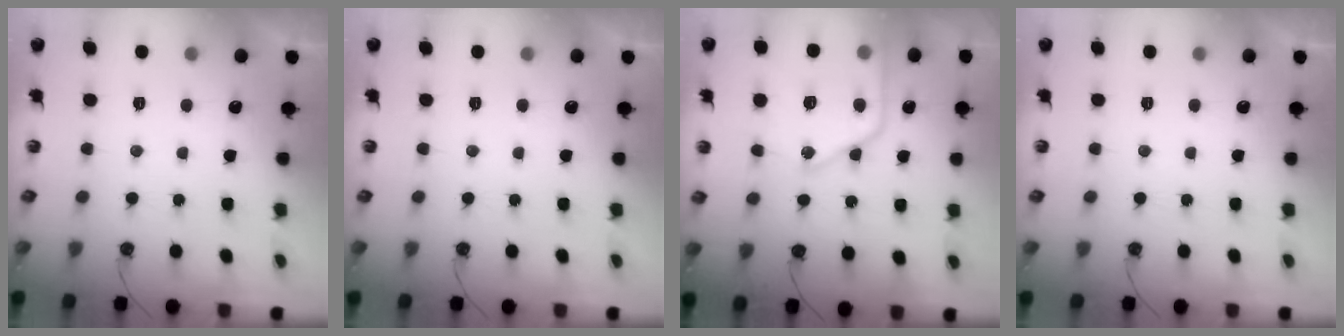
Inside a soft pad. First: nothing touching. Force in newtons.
{"total": 0.0}
{"total": 19.5, "press": 19.4, "slide": 1.9}
{"total": 0.0}